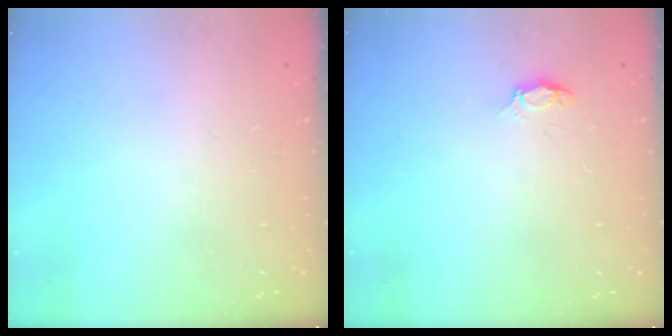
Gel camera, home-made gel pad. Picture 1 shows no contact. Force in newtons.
{"total": 3.2, "press": 3.2, "slide": 0.4}